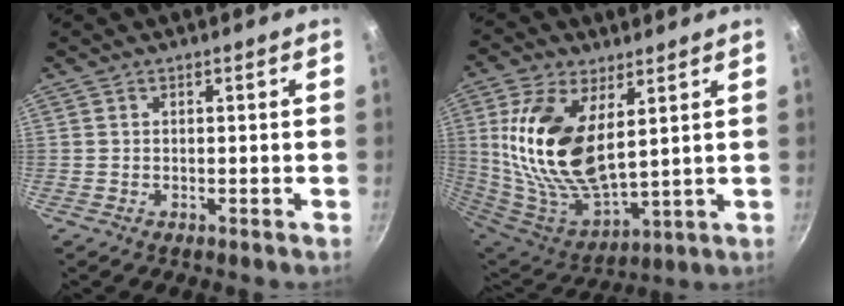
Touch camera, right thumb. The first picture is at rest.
{"total": 19.3, "force": [5.3, 9.8, 15.7], "torque": [-0.311, -0.039, 0.113]}